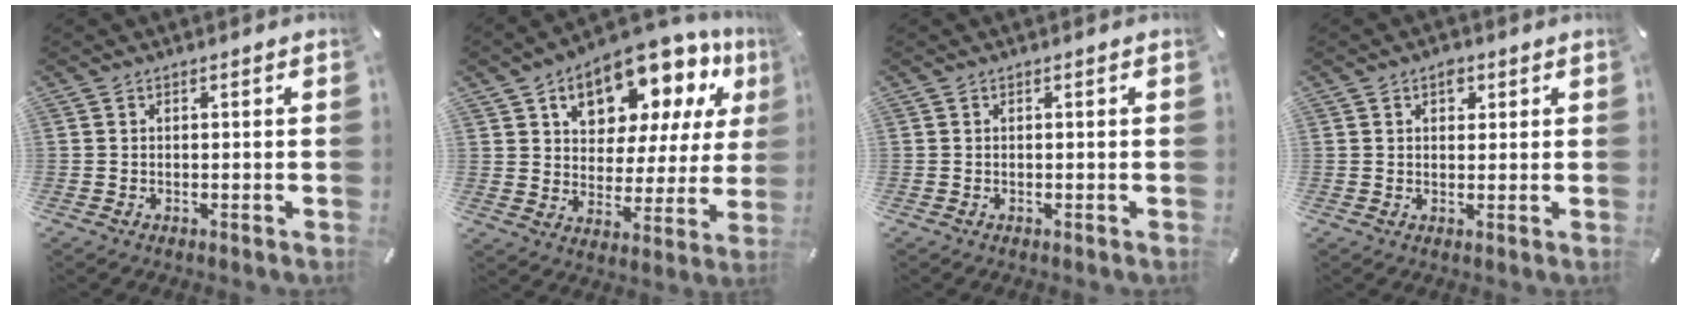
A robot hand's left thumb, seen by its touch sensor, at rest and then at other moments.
{"total": 15.5, "force": [10.4, 8.7, 7.6], "torque": [-0.118, -0.077, 0.179]}
{"total": 0.0}
{"total": 2.8, "force": [1.3, 2.0, 1.5], "torque": [-0.007, -0.004, 0.017]}